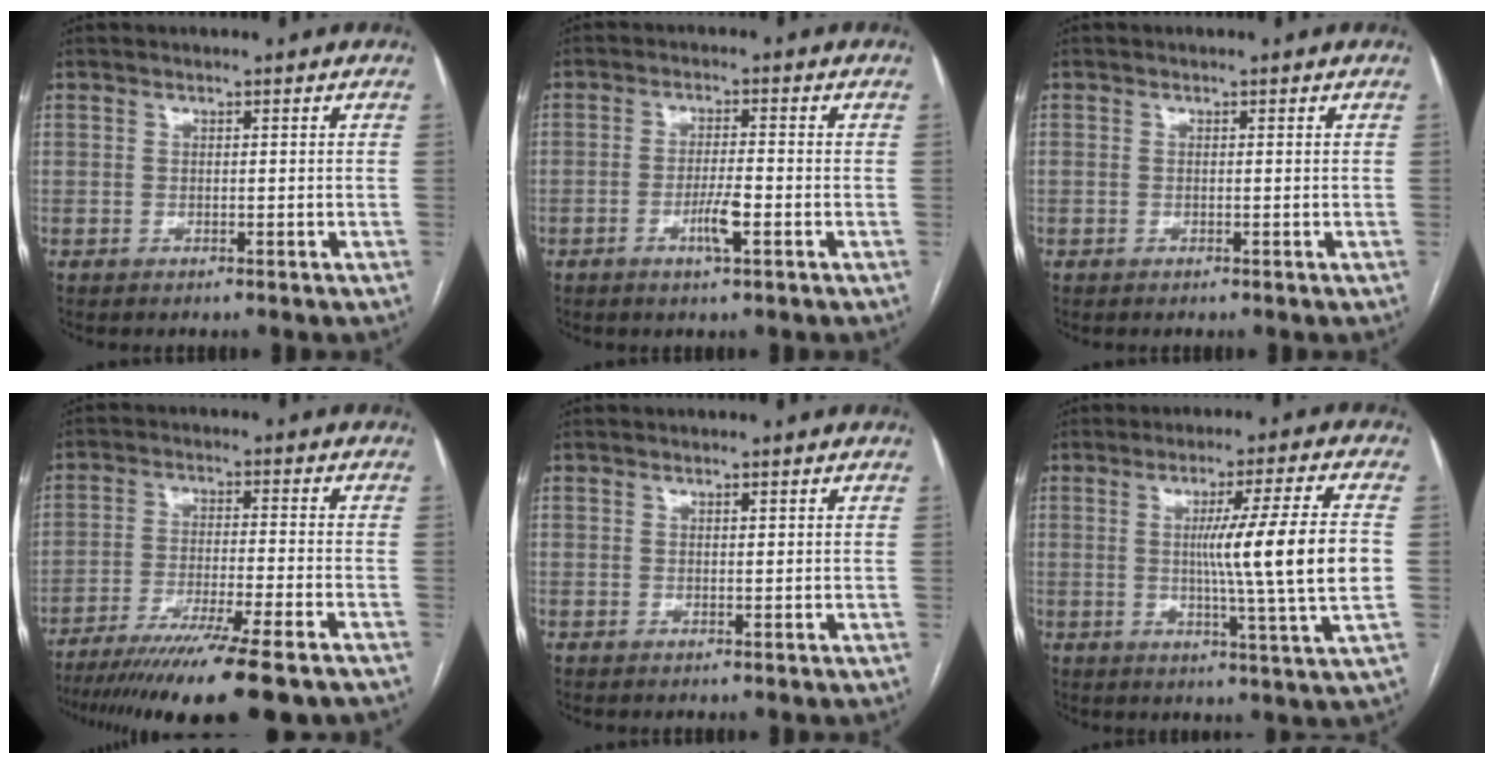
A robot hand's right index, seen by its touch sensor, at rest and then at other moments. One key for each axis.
{"total": 4.1, "fx": -1.7, "fy": 0.3, "fz": 3.8, "tx": -0.071, "ty": -0.003, "tz": -0.029}
{"total": 0.0}
{"total": 18.8, "fx": -14.8, "fy": 0.1, "fz": 11.6, "tx": -0.156, "ty": -0.048, "tz": -0.231}
{"total": 0.6, "fx": 0.3, "fy": 0.2, "fz": 0.5, "tx": -0.010, "ty": -0.001, "tz": 0.004}
{"total": 14.0, "fx": 0.3, "fy": -2.0, "fz": 13.8, "tx": -0.213, "ty": -0.014, "tz": 0.002}